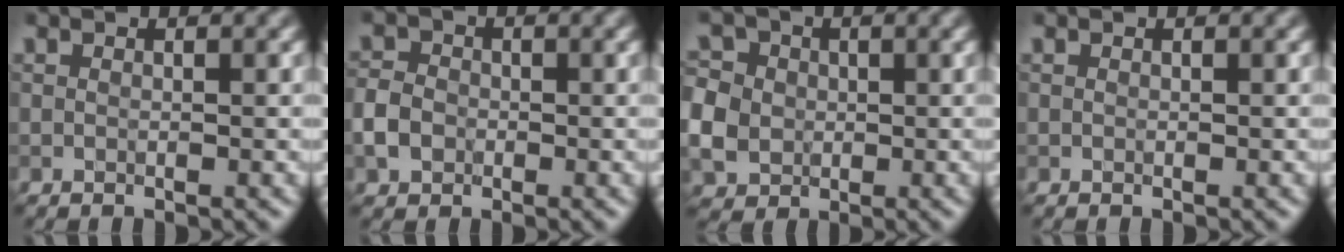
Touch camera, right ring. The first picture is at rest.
{"total": 2.6, "force": [-0.8, 2.2, 1.2], "torque": [-0.023, 0.001, -0.019]}
{"total": 6.5, "force": [-0.5, 5.8, 3.0], "torque": [-0.072, 0.016, -0.034]}
{"total": 0.0}